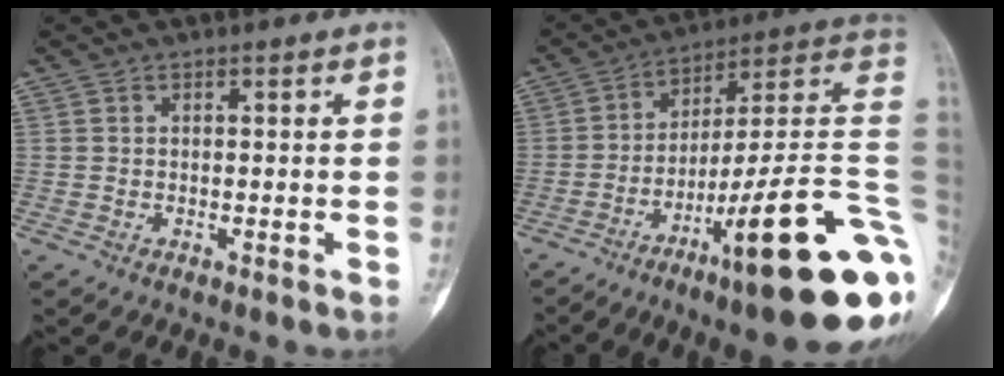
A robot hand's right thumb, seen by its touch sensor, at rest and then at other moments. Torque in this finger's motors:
{"motor_torque": [3.40, 1.61, 1.32, -1.45, 0.58]}